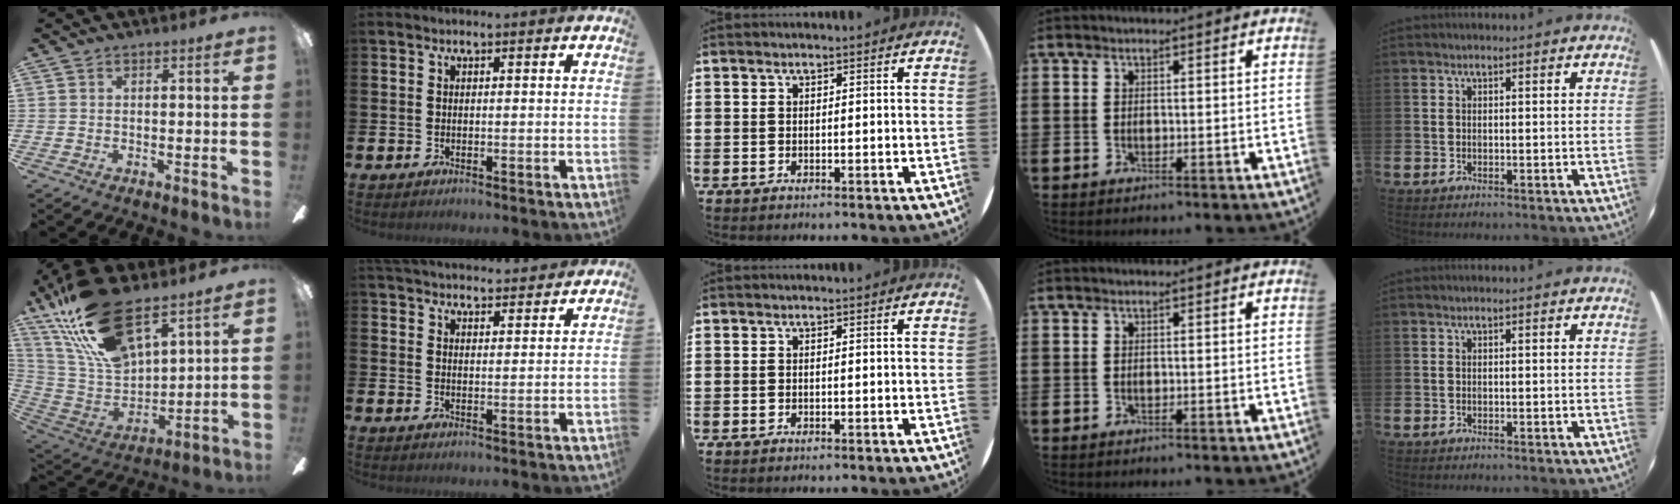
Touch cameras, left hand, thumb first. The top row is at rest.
{"thumb": {"total": 22.9, "force": [15.4, 9.4, 14.1], "torque": [-0.306, -0.084, 0.274]}, "index": {"total": 4.6, "force": [4.6, 0.6, 0.0], "torque": [-0.010, -0.029, 0.083]}}